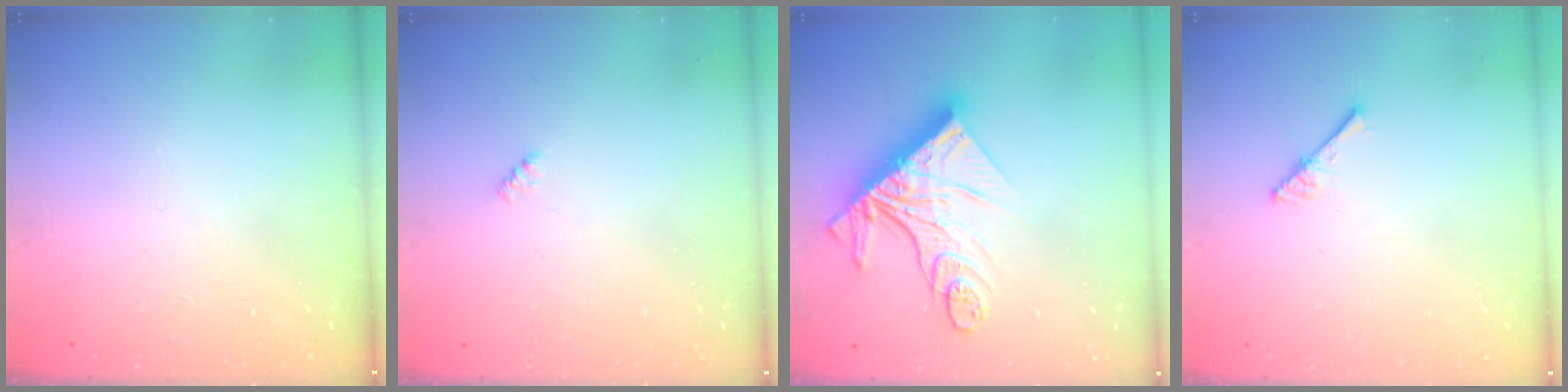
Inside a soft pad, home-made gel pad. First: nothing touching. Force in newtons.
{"total": 2.4, "press": 2.4, "slide": 0.4}
{"total": 19.7, "press": 19.6, "slide": 2.0}
{"total": 3.0, "press": 3.0, "slide": 0.3}